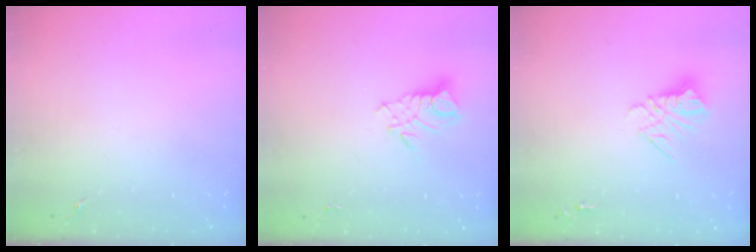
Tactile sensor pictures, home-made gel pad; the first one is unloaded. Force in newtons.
{"total": 8.9, "press": 8.9, "slide": 0.8}
{"total": 9.8, "press": 9.7, "slide": 0.8}